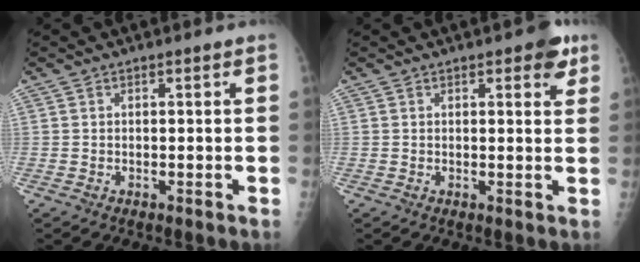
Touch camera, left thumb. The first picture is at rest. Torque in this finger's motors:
{"motor_torque": [0.51, 0.48, 0.43, -0.21, 0.03]}